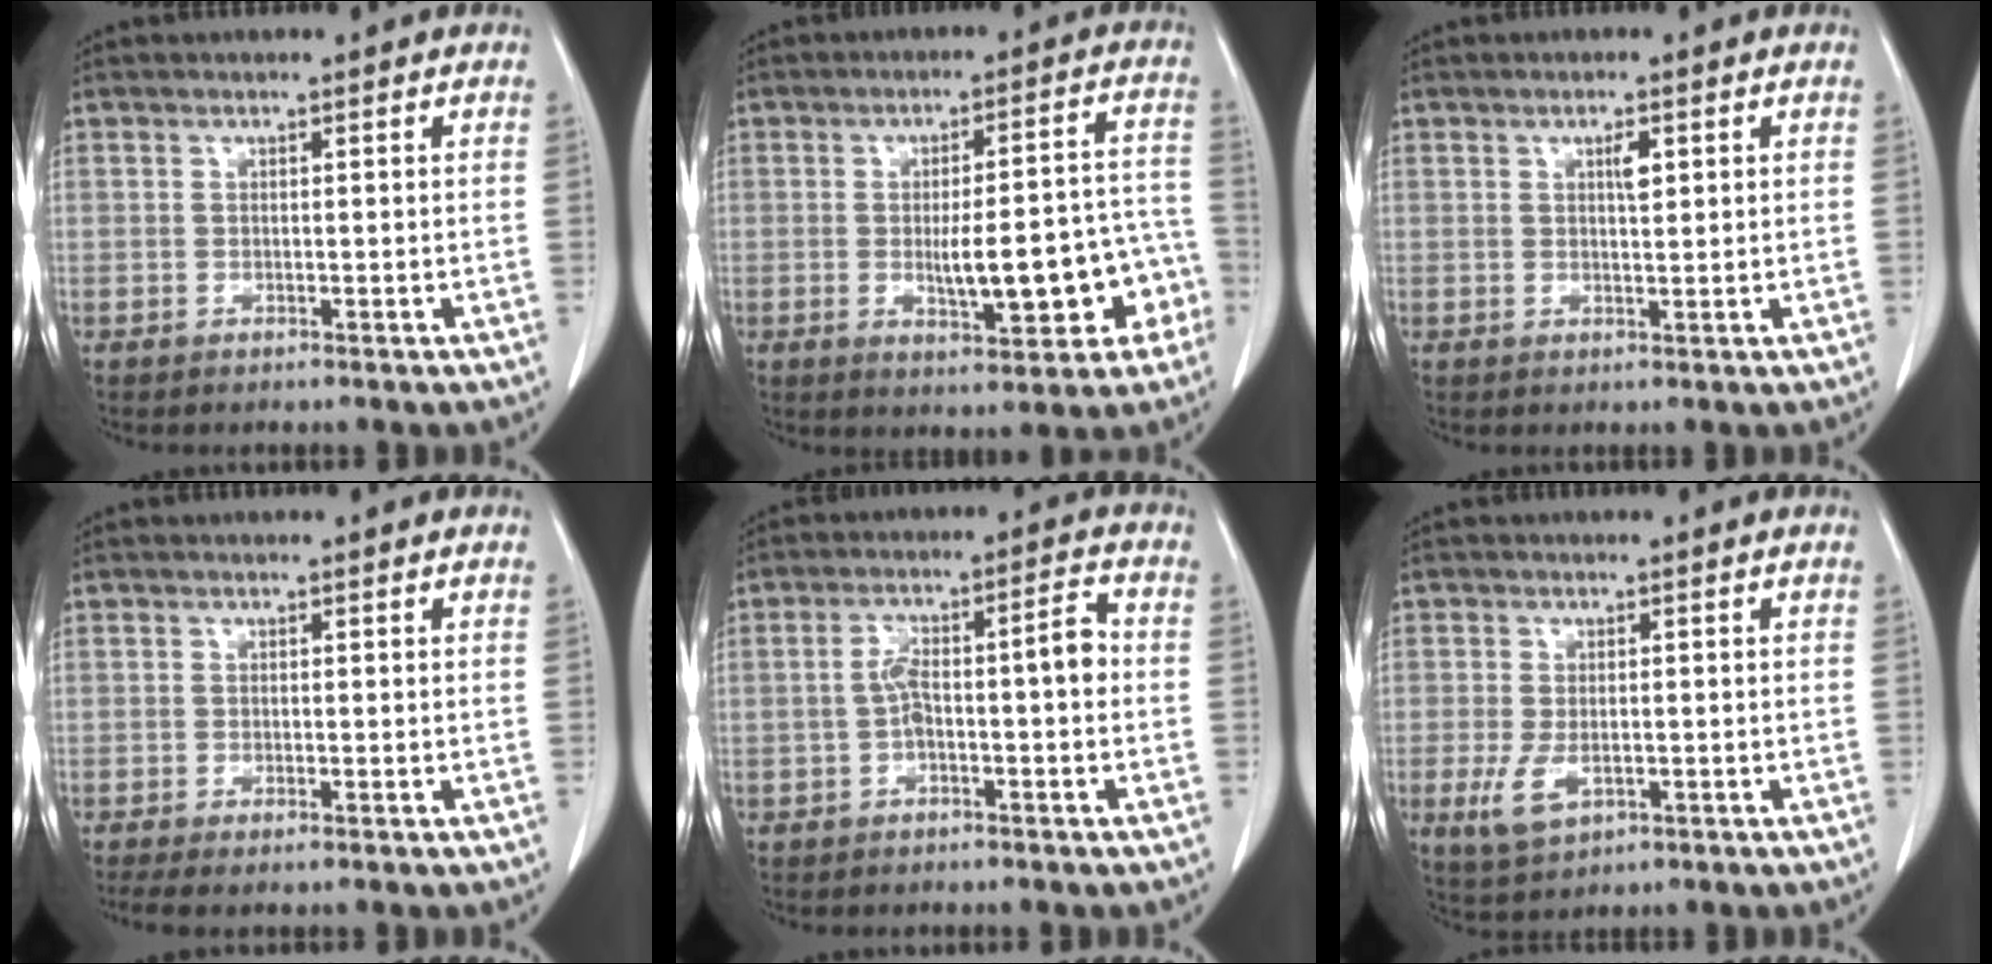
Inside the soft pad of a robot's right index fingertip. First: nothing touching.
{"total": 12.4, "force": [-3.3, 3.5, 11.4], "torque": [-0.147, 0.030, -0.032]}
{"total": 2.0, "force": [0.8, 0.6, 1.8], "torque": [-0.031, -0.001, 0.013]}
{"total": 2.3, "force": [-1.7, 0.3, 1.5], "torque": [-0.024, -0.006, -0.030]}
{"total": 6.7, "force": [-0.9, 1.6, 6.4], "torque": [-0.110, 0.035, -0.012]}
{"total": 4.6, "force": [-1.4, 2.5, 3.6], "torque": [-0.077, -0.009, -0.018]}